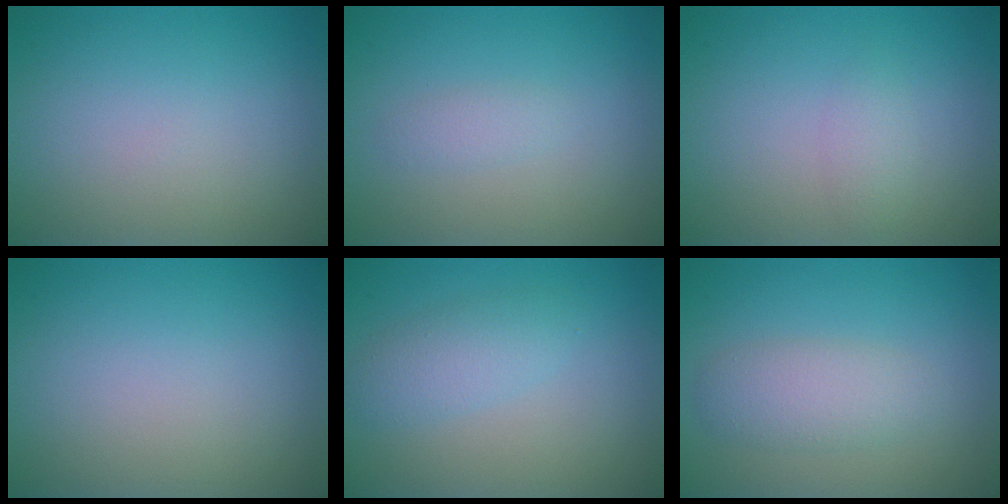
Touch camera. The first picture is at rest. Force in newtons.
{"total": 1.0, "press": 1.0, "slide": 0.0}
{"total": 1.2, "press": 1.2, "slide": 0.0}
{"total": 0.0}
{"total": 2.4, "press": 2.4, "slide": 0.1}
{"total": 2.9, "press": 2.9, "slide": 0.0}